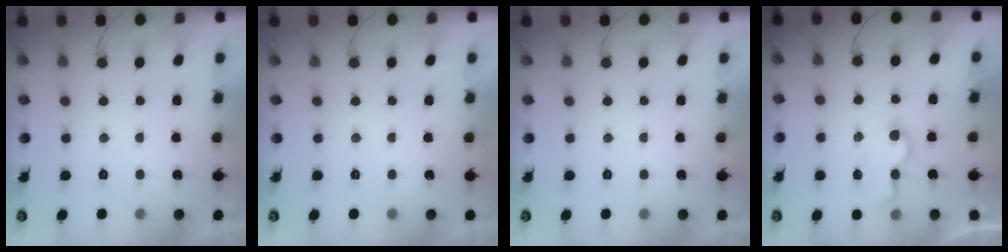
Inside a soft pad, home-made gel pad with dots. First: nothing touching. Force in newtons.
{"total": 0.0}
{"total": 0.0}
{"total": 5.1, "press": 5.1, "slide": 0.6}